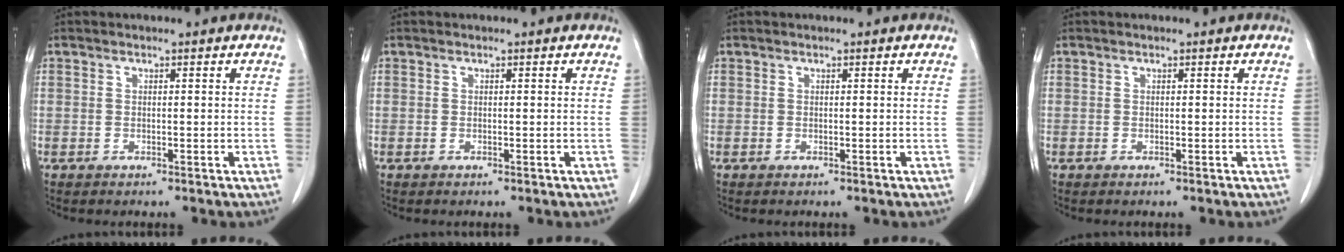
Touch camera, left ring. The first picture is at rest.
{"total": 0.0}
{"total": 0.0}
{"total": 0.0}